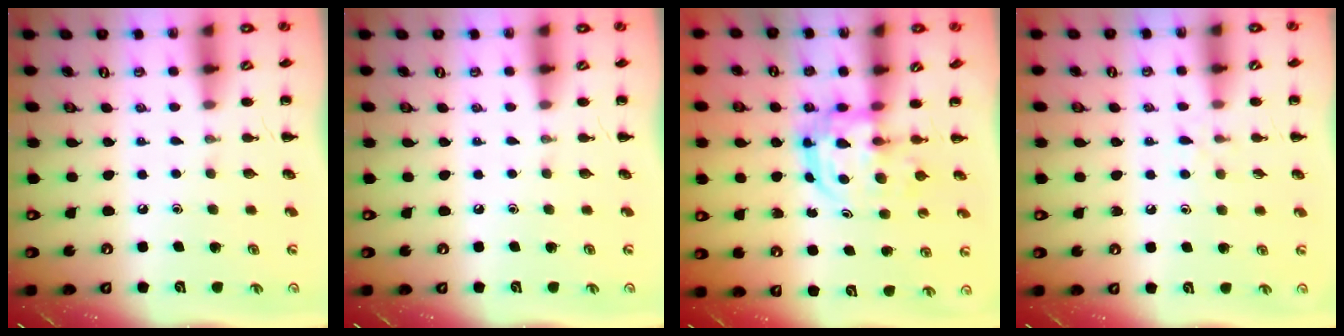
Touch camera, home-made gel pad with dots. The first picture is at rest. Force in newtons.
{"total": 0.0}
{"total": 4.0, "press": 3.9, "slide": 1.0}
{"total": 5.8, "press": 5.6, "slide": 1.6}